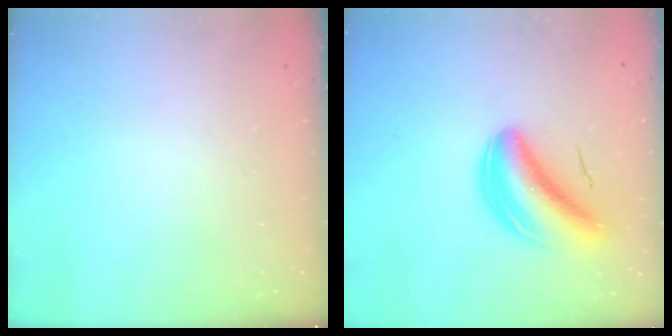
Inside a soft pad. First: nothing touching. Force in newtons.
{"total": 7.0, "press": 6.8, "slide": 1.7}